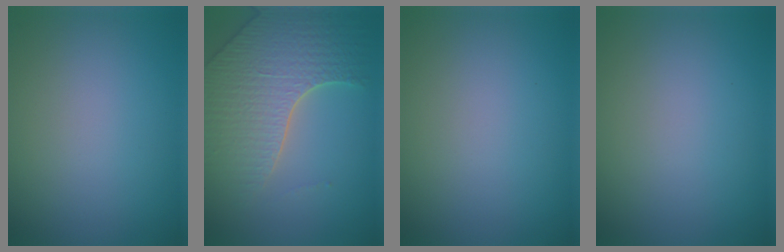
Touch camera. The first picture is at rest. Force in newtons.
{"total": 6.2, "press": 5.2, "slide": 3.4}
{"total": 0.0}
{"total": 0.0}